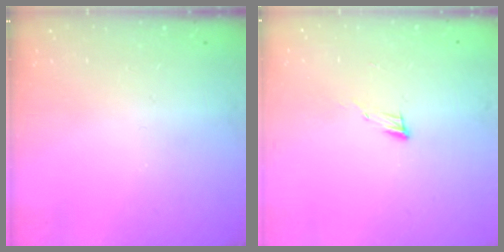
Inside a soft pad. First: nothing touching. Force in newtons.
{"total": 4.8, "press": 4.8, "slide": 0.6}